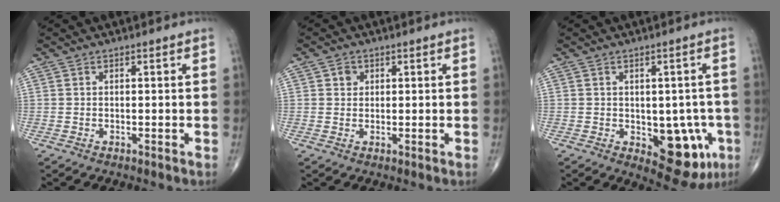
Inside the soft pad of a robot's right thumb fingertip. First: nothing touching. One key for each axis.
{"total": 1.8, "fx": 0.6, "fy": 1.6, "fz": 0.5, "tx": 0.001, "ty": -0.001, "tz": 0.006}
{"total": 11.0, "fx": -3.2, "fy": 6.1, "fz": 8.6, "tx": -0.056, "ty": 0.001, "tz": -0.028}